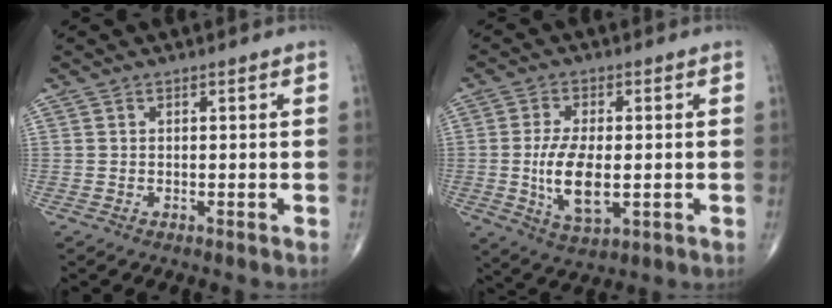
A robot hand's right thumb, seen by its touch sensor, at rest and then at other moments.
{"total": 10.2, "force": [-1.1, 4.8, 8.9], "torque": [-0.167, -0.009, -0.015]}